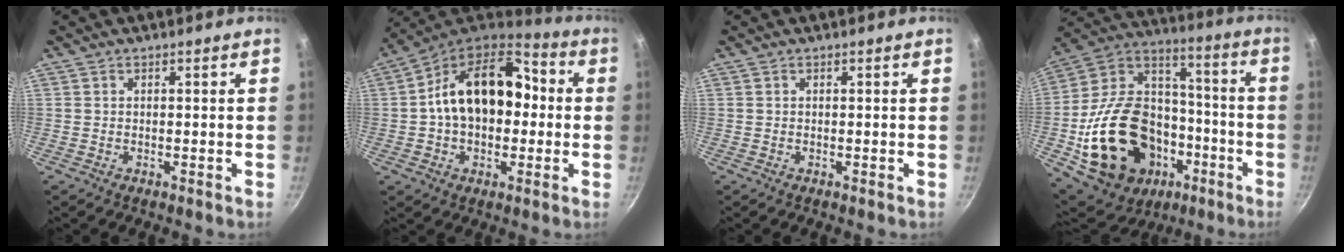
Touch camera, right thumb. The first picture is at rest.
{"total": 20.4, "force": [1.0, 13.7, 15.1], "torque": [-0.216, 0.045, 0.000]}
{"total": 0.0}
{"total": 30.7, "force": [-9.0, 22.4, 19.0], "torque": [-0.312, 0.072, -0.130]}